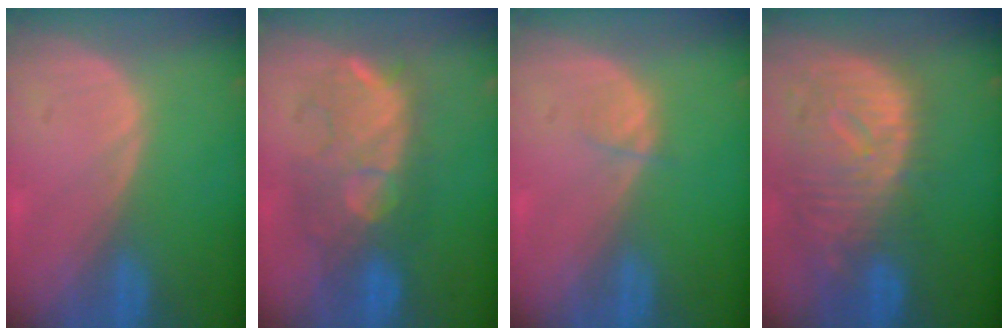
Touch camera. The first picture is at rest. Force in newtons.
{"total": 9.0, "press": 9.0, "slide": 1.2}
{"total": 1.2, "press": 1.2, "slide": 0.2}
{"total": 11.9, "press": 10.2, "slide": 6.1}